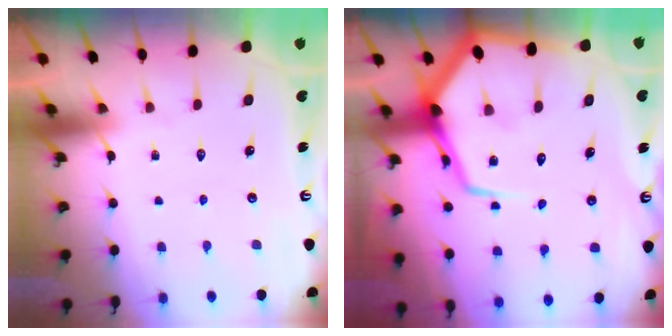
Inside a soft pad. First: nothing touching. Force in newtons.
{"total": 13.3, "press": 13.3, "slide": 1.2}